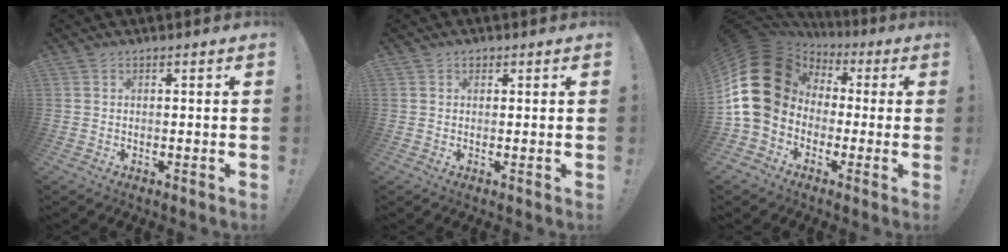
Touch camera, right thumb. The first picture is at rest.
{"total": 0.9, "force": [0.5, 0.7, 0.1], "torque": [-0.002, 0.001, 0.008]}
{"total": 20.8, "force": [1.3, 16.7, 12.3], "torque": [-0.216, 0.007, 0.049]}